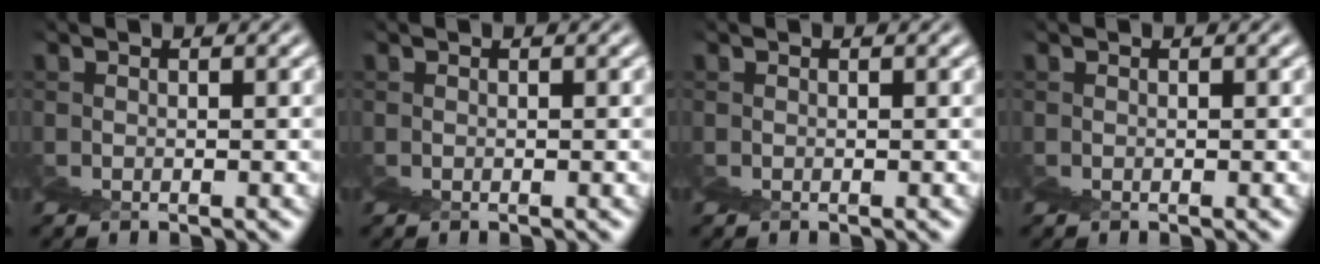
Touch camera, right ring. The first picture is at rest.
{"total": 0.0}
{"total": 0.0}
{"total": 0.0}